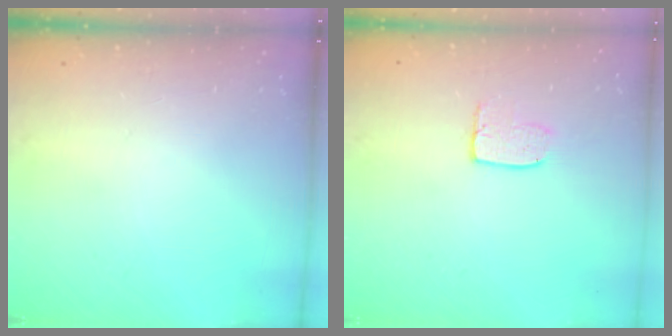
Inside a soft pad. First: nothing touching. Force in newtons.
{"total": 6.0, "press": 6.0, "slide": 0.3}